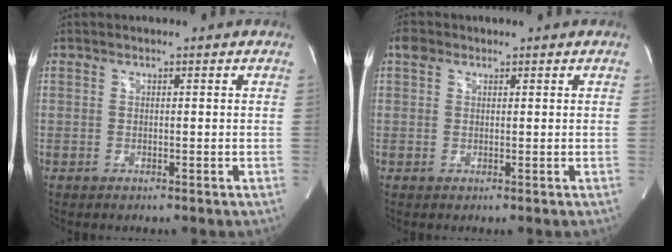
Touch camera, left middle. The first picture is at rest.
{"total": 1.8, "force": [1.1, 1.3, 0.6], "torque": [-0.013, 0.016, 0.017]}